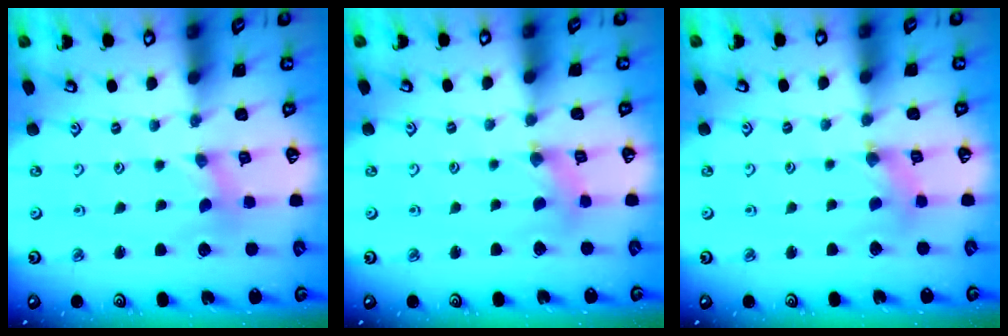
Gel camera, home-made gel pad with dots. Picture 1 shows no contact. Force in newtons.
{"total": 2.0, "press": 2.0, "slide": 0.3}
{"total": 2.0, "press": 2.0, "slide": 0.3}